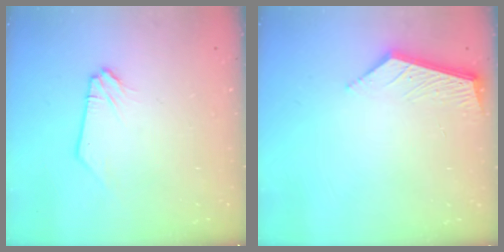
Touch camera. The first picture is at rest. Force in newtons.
{"total": 6.0, "press": 6.0, "slide": 0.6}